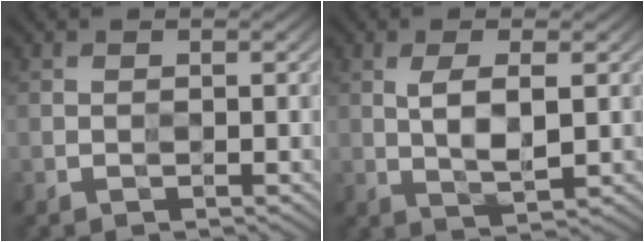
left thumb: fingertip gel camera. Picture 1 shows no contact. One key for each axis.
{"total": 4.5, "fx": 0.7, "fy": 1.5, "fz": 4.2, "tx": -0.089, "ty": -0.004, "tz": 0.017}